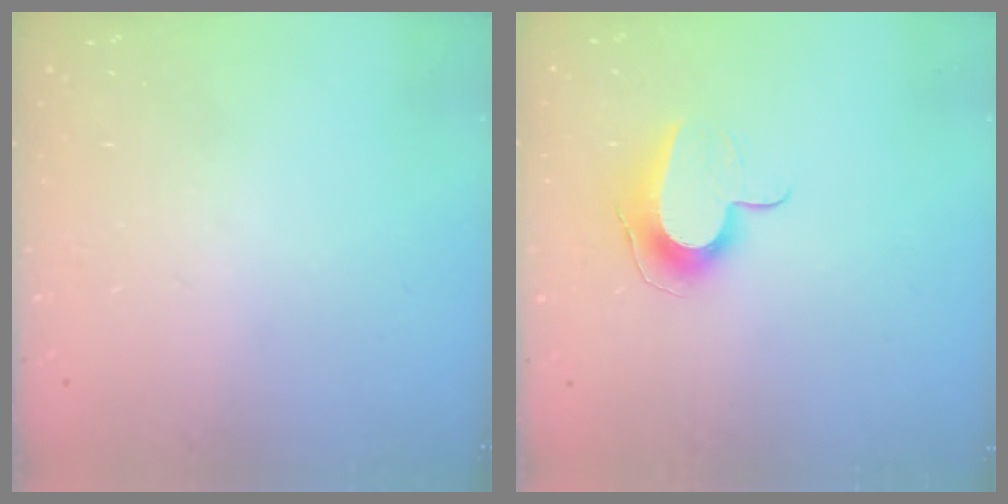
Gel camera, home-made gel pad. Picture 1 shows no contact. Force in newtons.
{"total": 9.8, "press": 9.8, "slide": 0.1}